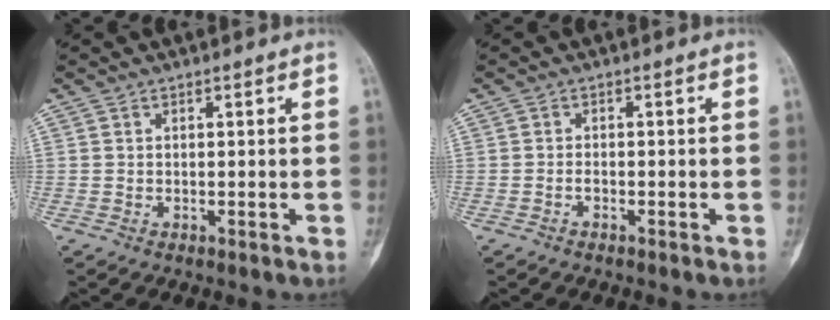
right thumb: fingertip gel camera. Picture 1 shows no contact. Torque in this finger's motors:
{"motor_torque": [-0.52, 0.20, 0.01, -0.05, -0.04]}